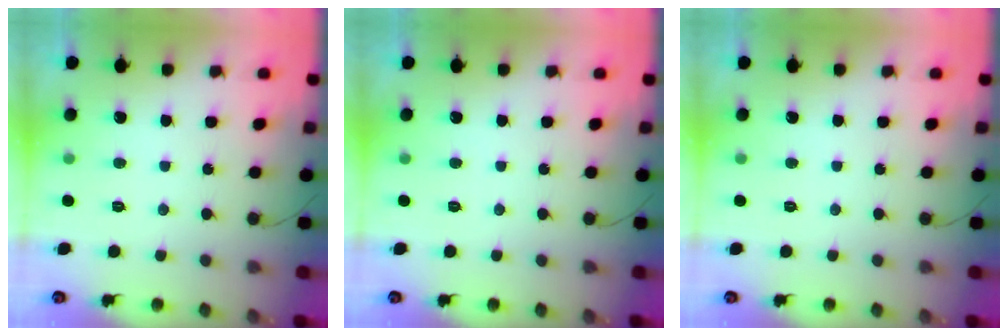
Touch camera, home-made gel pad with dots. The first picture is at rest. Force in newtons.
{"total": 0.0}
{"total": 0.0}